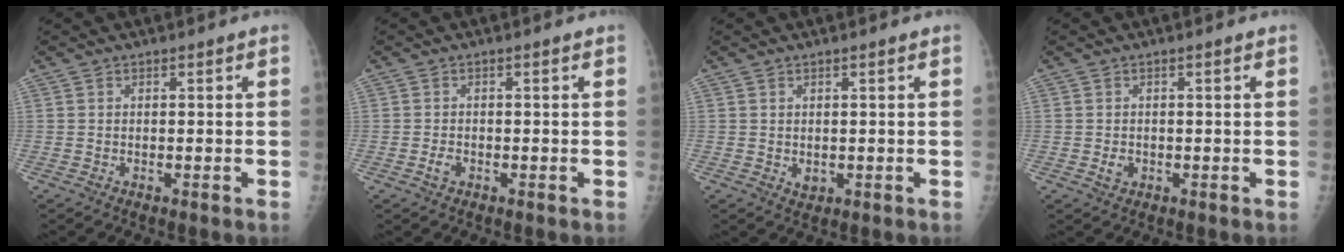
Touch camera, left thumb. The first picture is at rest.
{"total": 1.4, "force": [-0.6, 0.9, 0.9], "torque": [-0.017, 0.002, -0.010]}
{"total": 1.8, "force": [0.3, 1.0, 1.4], "torque": [-0.017, -0.006, 0.010]}
{"total": 1.6, "force": [-0.2, 1.3, 1.0], "torque": [-0.011, 0.000, 0.001]}